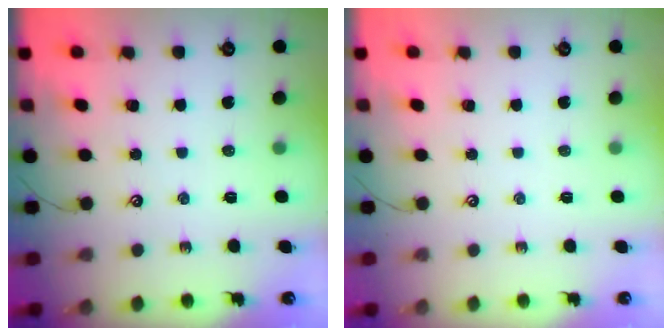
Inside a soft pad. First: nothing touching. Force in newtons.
{"total": 0.0}